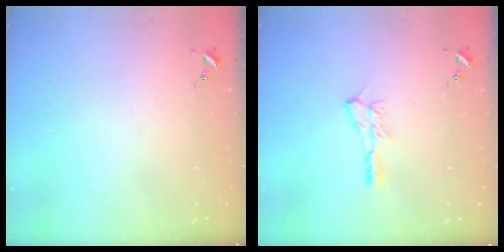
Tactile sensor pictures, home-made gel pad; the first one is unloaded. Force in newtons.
{"total": 8.1, "press": 8.0, "slide": 0.6}